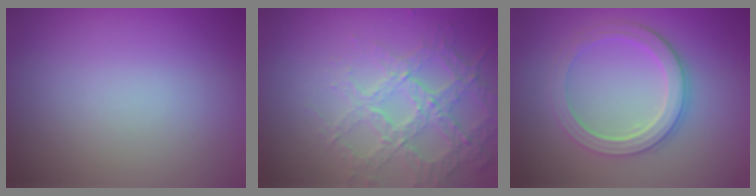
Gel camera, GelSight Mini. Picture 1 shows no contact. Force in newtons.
{"total": 3.4, "press": 3.2, "slide": 1.2}
{"total": 4.0, "press": 3.4, "slide": 2.0}